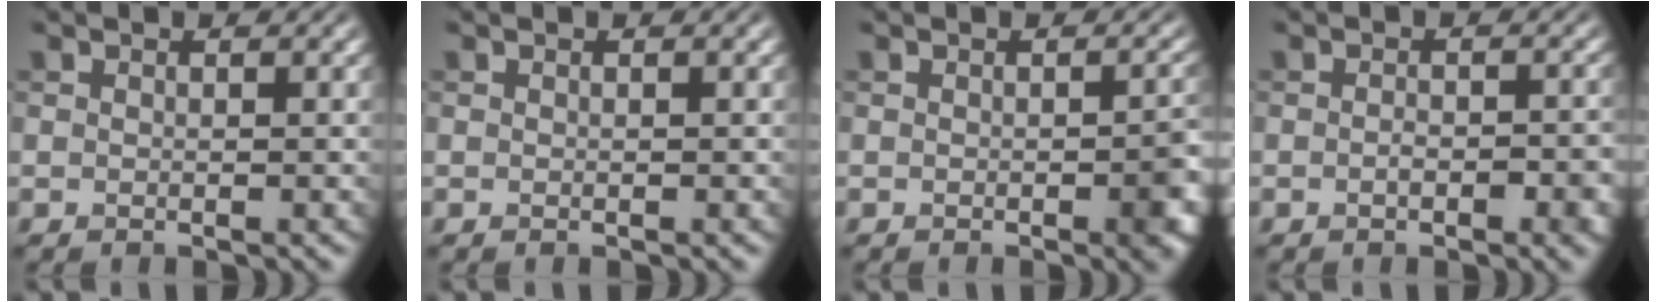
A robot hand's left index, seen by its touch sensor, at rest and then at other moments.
{"total": 0.0}
{"total": 2.6, "force": [-1.0, 0.7, 2.3], "torque": [-0.030, -0.004, -0.011]}
{"total": 2.5, "force": [-1.0, 1.1, 2.0], "torque": [-0.035, -0.002, -0.011]}